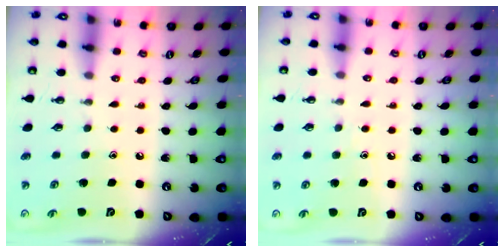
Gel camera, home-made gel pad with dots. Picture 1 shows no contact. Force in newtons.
{"total": 5.3, "press": 5.2, "slide": 0.6}